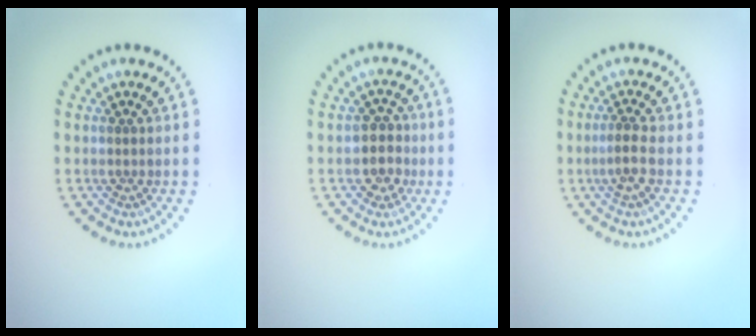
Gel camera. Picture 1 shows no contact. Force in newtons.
{"total": 2.4, "press": 2.3, "slide": 1.0}
{"total": 1.8, "press": 1.6, "slide": 0.9}